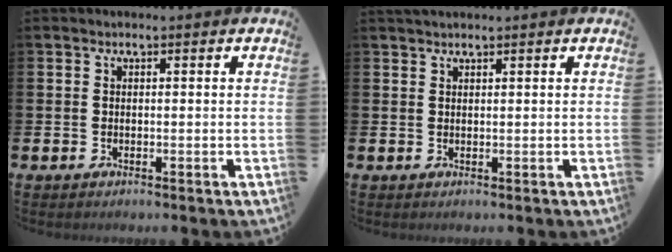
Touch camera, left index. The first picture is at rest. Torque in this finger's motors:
{"motor_torque": [-0.15, -0.38, 0.40, 0.10]}